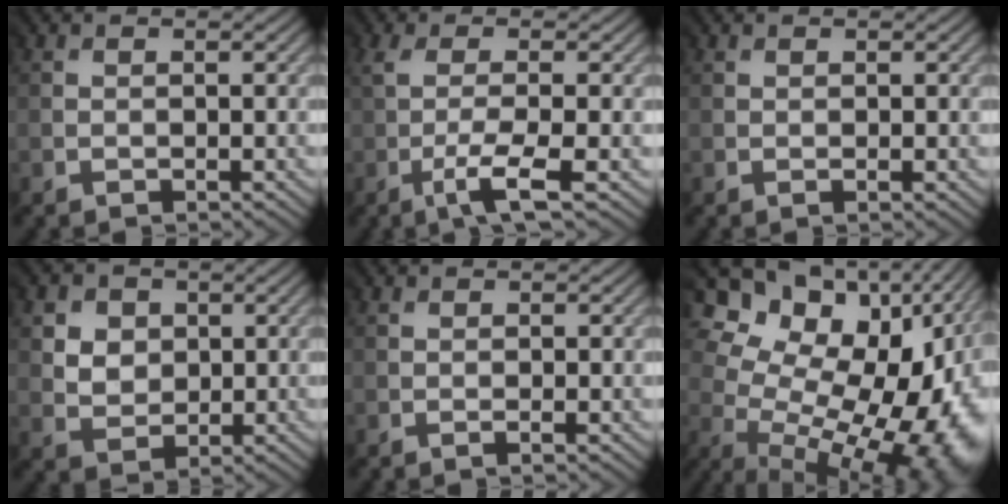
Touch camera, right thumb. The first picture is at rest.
{"total": 5.0, "force": [-1.6, 0.9, 4.6], "torque": [-0.103, 0.007, -0.034]}
{"total": 0.8, "force": [0.4, 0.1, 0.7], "torque": [-0.018, -0.001, 0.005]}
{"total": 4.5, "force": [2.2, 3.8, 1.1], "torque": [-0.061, 0.004, 0.037]}
{"total": 0.9, "force": [0.3, -0.1, 0.9], "torque": [-0.022, 0.000, 0.003]}
{"total": 18.2, "force": [0.1, 11.5, 14.2], "torque": [-0.170, -0.001, 0.029]}